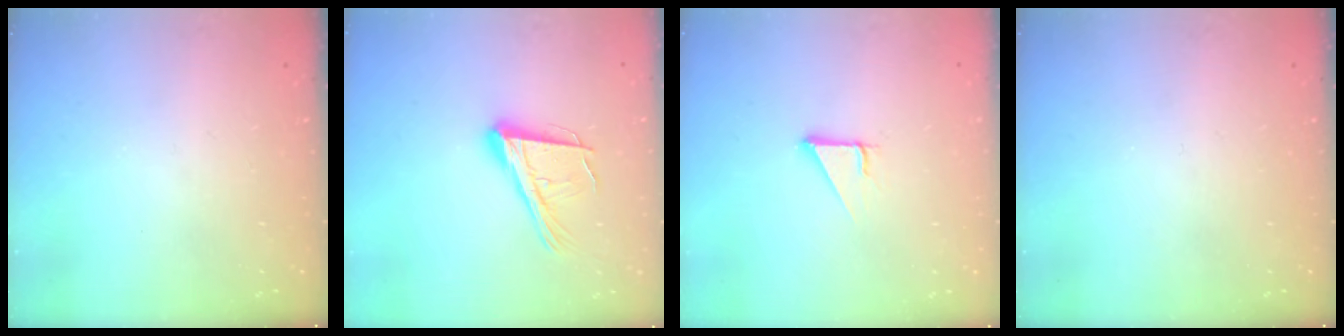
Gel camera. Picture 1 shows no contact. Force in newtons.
{"total": 17.0, "press": 16.5, "slide": 3.9}
{"total": 2.9, "press": 2.9, "slide": 0.1}
{"total": 0.0}